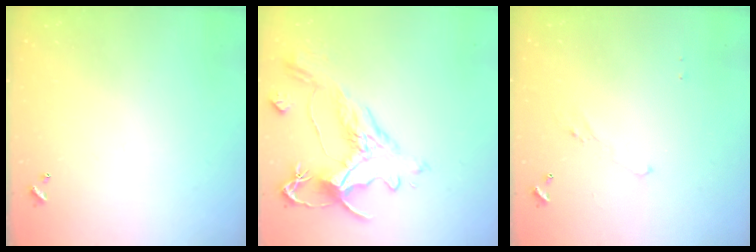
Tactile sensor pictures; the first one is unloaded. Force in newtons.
{"total": 1.6, "press": 0.7, "slide": 1.4}
{"total": 0.8, "press": 0.4, "slide": 0.7}